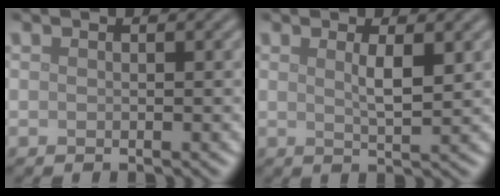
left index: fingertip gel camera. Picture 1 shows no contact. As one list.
[{"total": 2.2, "force": [0.8, 0.4, 2.0], "torque": [-0.034, -0.002, 0.014]}]